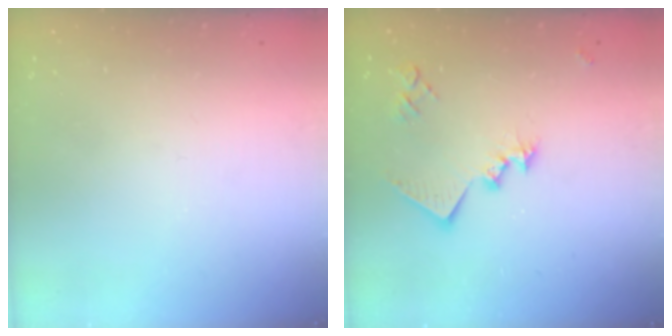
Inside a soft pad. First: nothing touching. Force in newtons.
{"total": 14.1, "press": 14.1, "slide": 0.4}